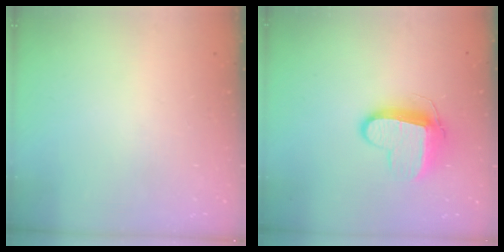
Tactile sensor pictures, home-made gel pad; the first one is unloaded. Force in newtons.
{"total": 10.3, "press": 10.2, "slide": 1.3}